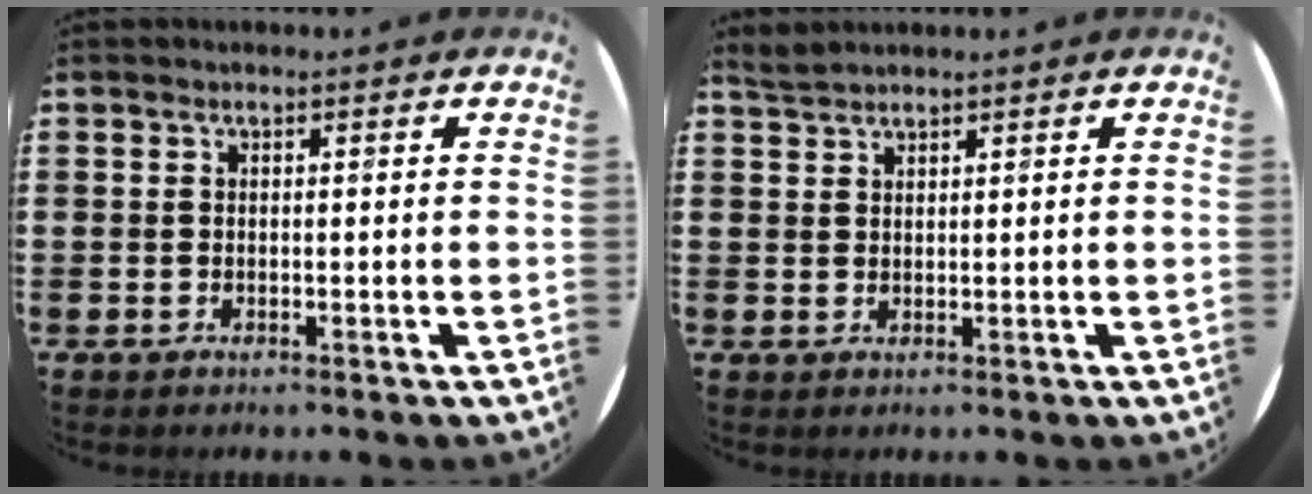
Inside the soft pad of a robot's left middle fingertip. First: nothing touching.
{"total": 1.6, "force": [1.6, 0.0, 0.0], "torque": [-0.004, 0.001, 0.031]}